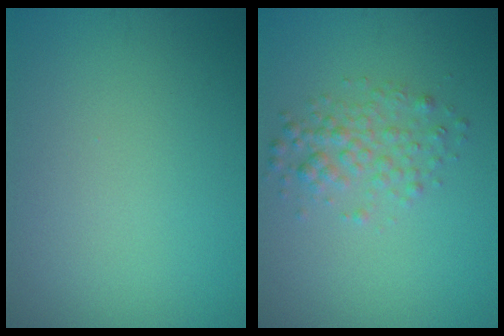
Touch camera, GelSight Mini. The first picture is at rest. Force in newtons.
{"total": 2.5, "press": 2.5, "slide": 0.1}